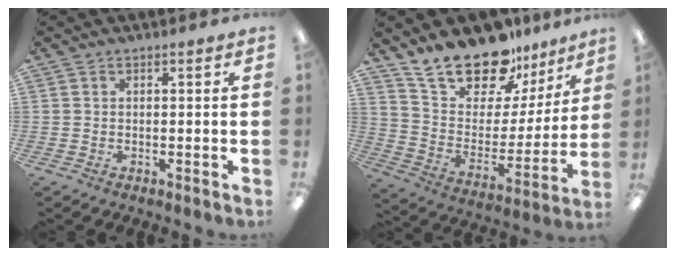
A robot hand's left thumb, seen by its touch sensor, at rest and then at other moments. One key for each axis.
{"total": 19.4, "fx": 16.5, "fy": 7.9, "fz": 6.4, "tx": -0.122, "ty": -0.128, "tz": 0.298}